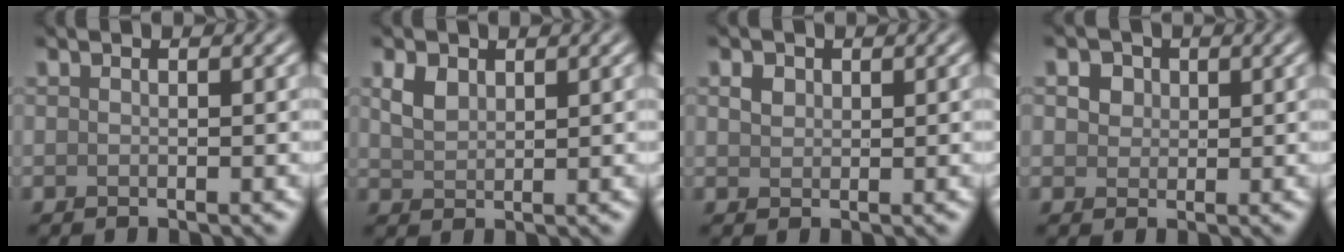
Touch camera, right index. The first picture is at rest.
{"total": 2.0, "force": [1.0, 1.2, 1.2], "torque": [-0.031, 0.001, 0.024]}
{"total": 1.2, "force": [0.5, 0.9, 0.5], "torque": [-0.013, 0.001, 0.010]}
{"total": 4.9, "force": [2.4, 3.5, 2.4], "torque": [-0.047, 0.015, 0.023]}